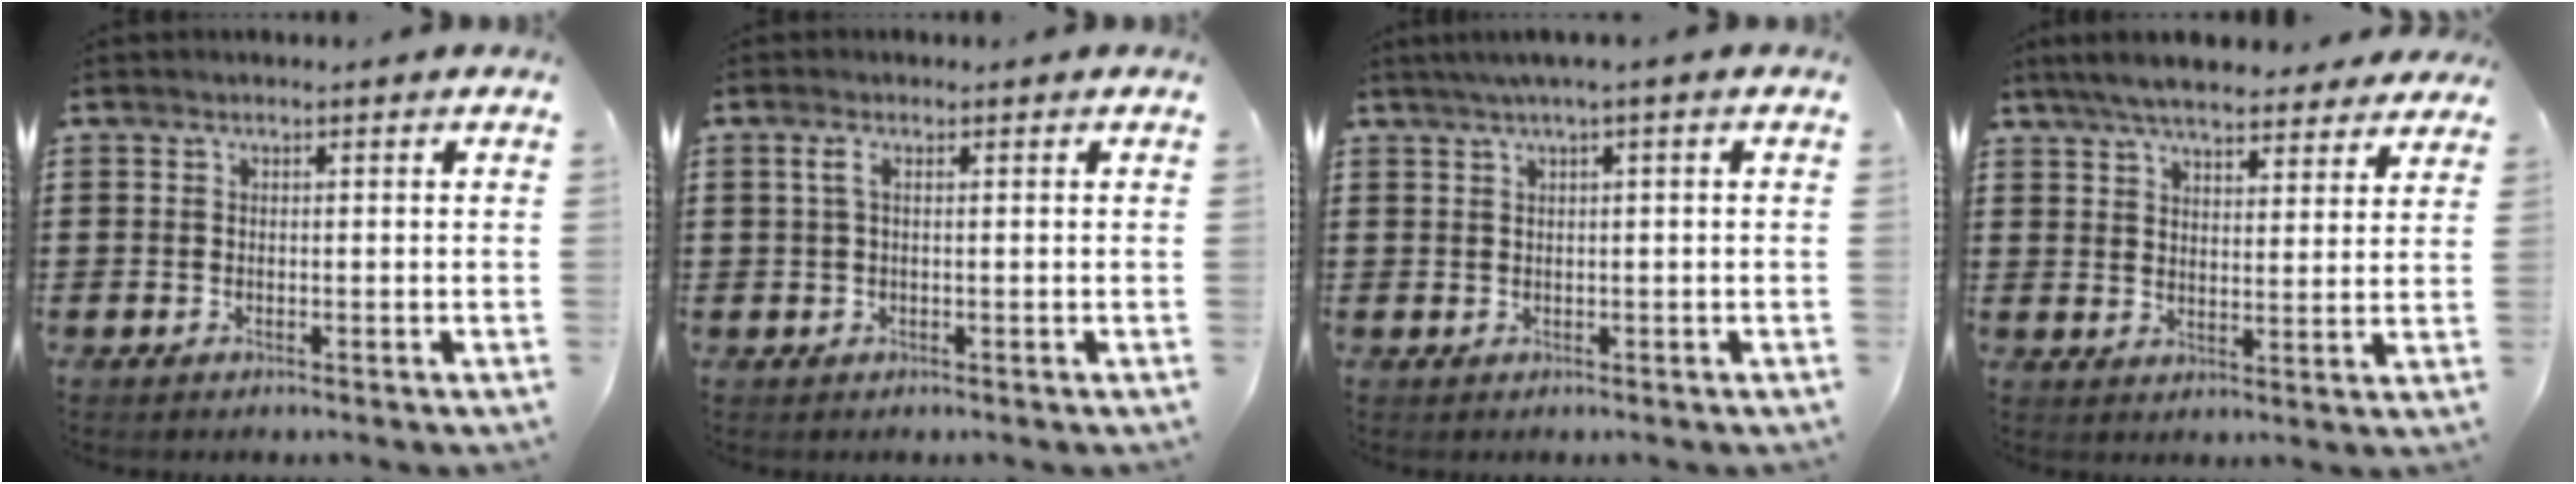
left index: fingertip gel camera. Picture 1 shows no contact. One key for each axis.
{"total": 1.8, "fx": 0.3, "fy": 0.5, "fz": 1.7, "tx": -0.041, "ty": -0.001, "tz": 0.002}
{"total": 1.6, "fx": 0.4, "fy": -0.1, "fz": 1.6, "tx": -0.027, "ty": -0.003, "tz": 0.007}
{"total": 6.5, "fx": 6.0, "fy": 1.1, "fz": 2.4, "tx": -0.068, "ty": -0.014, "tz": 0.109}